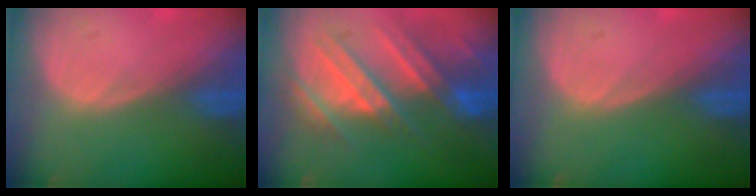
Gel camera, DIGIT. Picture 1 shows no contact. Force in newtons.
{"total": 9.6, "press": 9.4, "slide": 1.9}
{"total": 0.0}